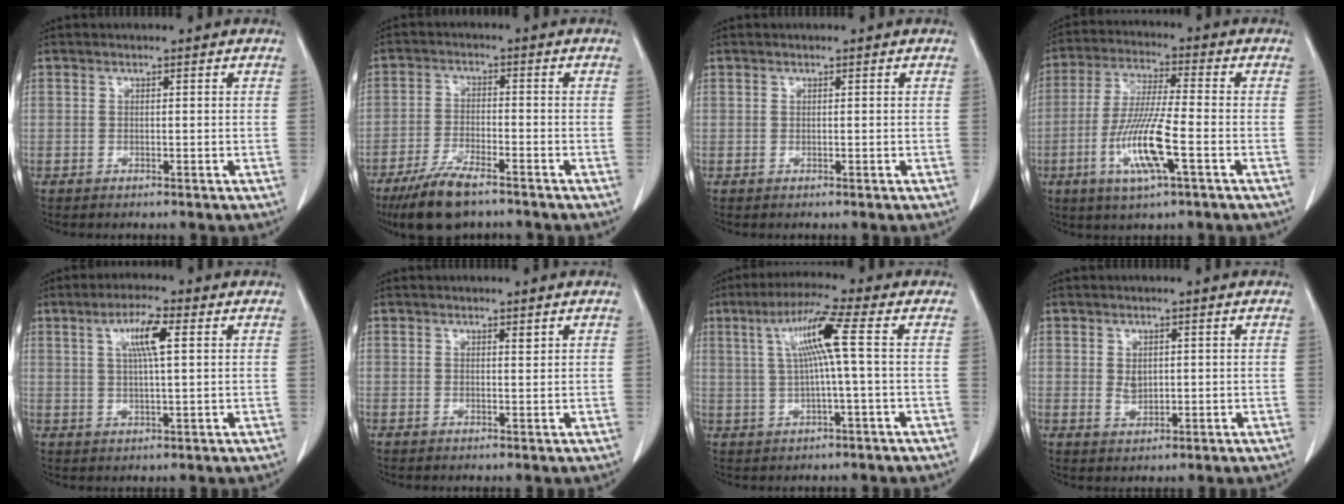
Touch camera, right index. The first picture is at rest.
{"total": 8.6, "force": [-6.5, 2.1, 5.2], "torque": [-0.102, -0.017, -0.118]}
{"total": 0.0}
{"total": 11.4, "force": [-3.9, 0.7, 10.7], "torque": [-0.215, -0.014, -0.076]}
{"total": 5.9, "force": [2.0, 0.6, 5.5], "torque": [-0.102, 0.005, 0.035]}
{"total": 0.8, "force": [0.5, 0.2, 0.5], "torque": [-0.011, -0.005, 0.008]}
{"total": 7.8, "force": [1.4, -0.9, 7.6], "torque": [-0.145, 0.019, 0.031]}
{"total": 2.4, "force": [0.4, 1.7, 1.6], "torque": [-0.028, -0.003, 0.012]}